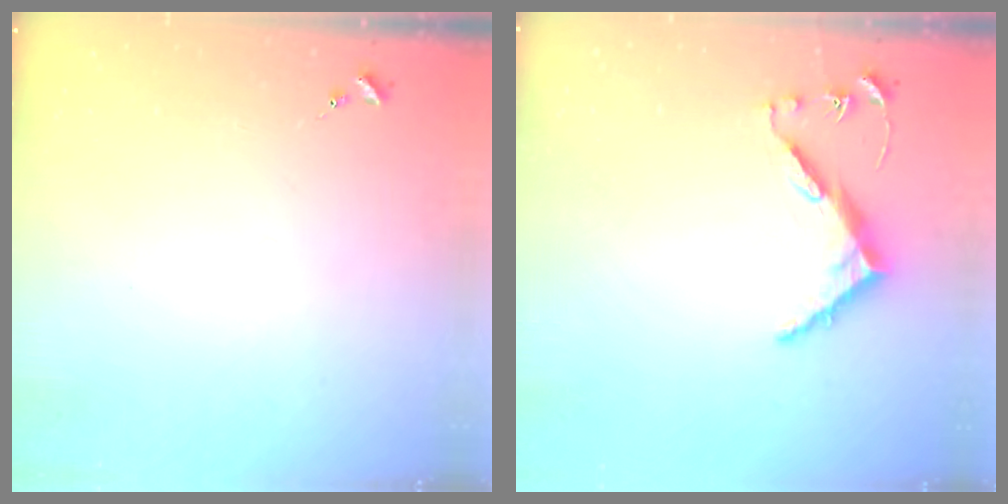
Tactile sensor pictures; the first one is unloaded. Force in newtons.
{"total": 8.2, "press": 8.1, "slide": 0.6}